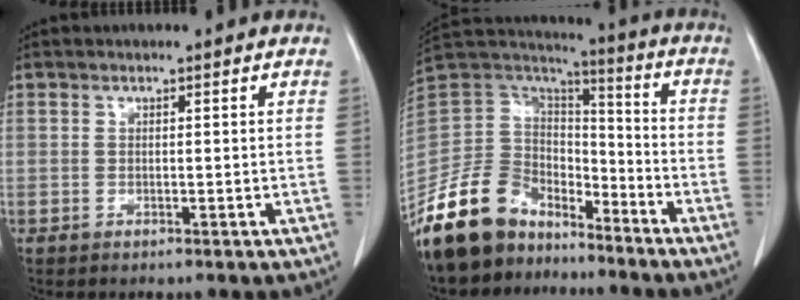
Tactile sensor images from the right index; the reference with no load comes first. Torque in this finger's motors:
{"motor_torque": [0.28, -0.46, 0.12, -0.12]}